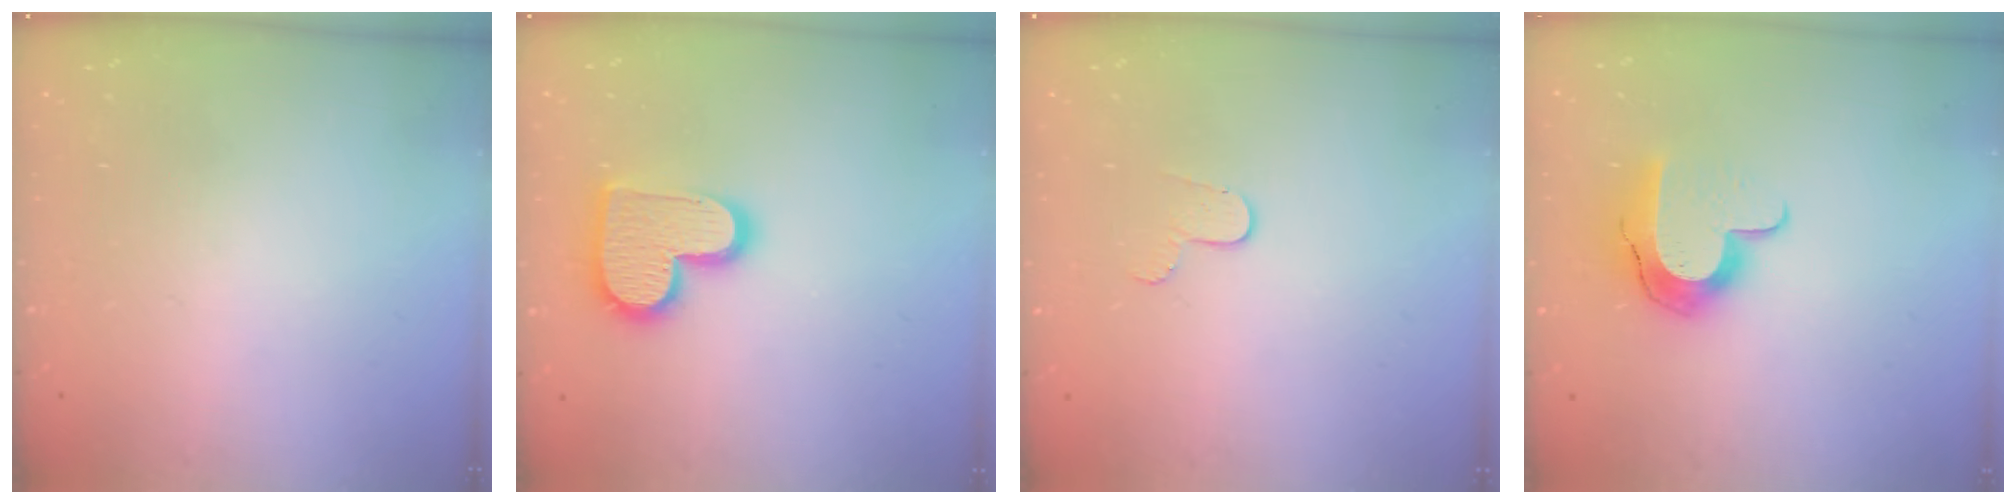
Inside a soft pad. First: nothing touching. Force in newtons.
{"total": 15.1, "press": 15.1, "slide": 1.1}
{"total": 5.1, "press": 5.1, "slide": 0.5}
{"total": 10.8, "press": 10.7, "slide": 0.7}